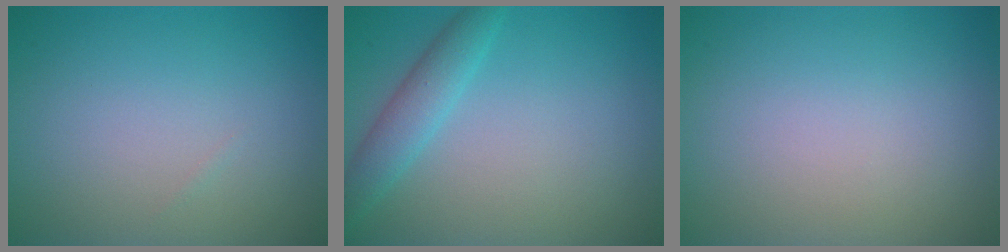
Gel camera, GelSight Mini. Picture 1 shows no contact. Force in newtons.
{"total": 2.8, "press": 2.8, "slide": 0.2}
{"total": 0.0}